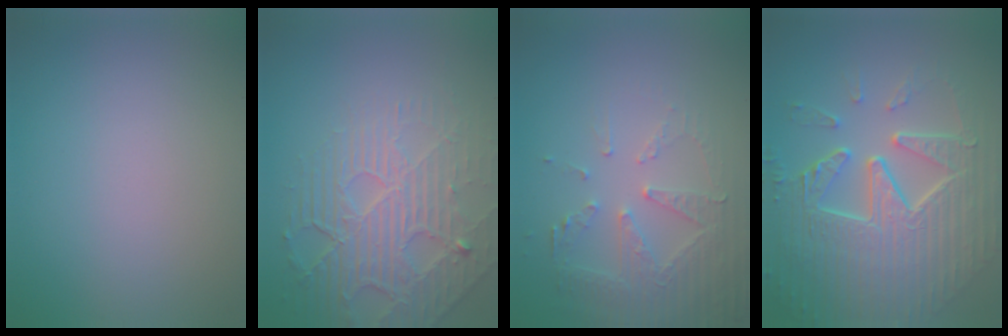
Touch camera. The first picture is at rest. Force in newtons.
{"total": 5.1, "press": 4.6, "slide": 2.2}
{"total": 5.2, "press": 3.6, "slide": 3.8}
{"total": 9.6, "press": 6.6, "slide": 7.0}